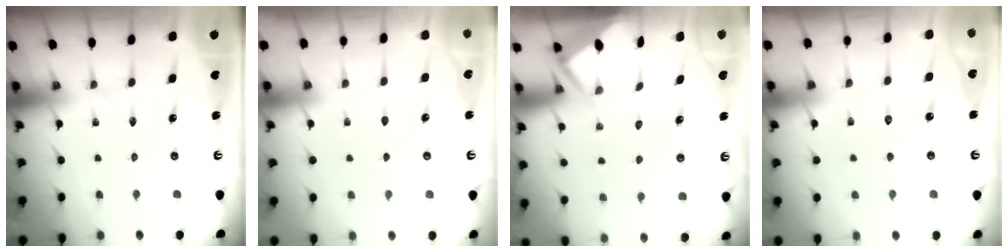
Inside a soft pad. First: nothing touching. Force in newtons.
{"total": 2.9, "press": 2.8, "slide": 0.4}
{"total": 3.4, "press": 3.4, "slide": 0.3}
{"total": 3.6, "press": 3.6, "slide": 0.3}